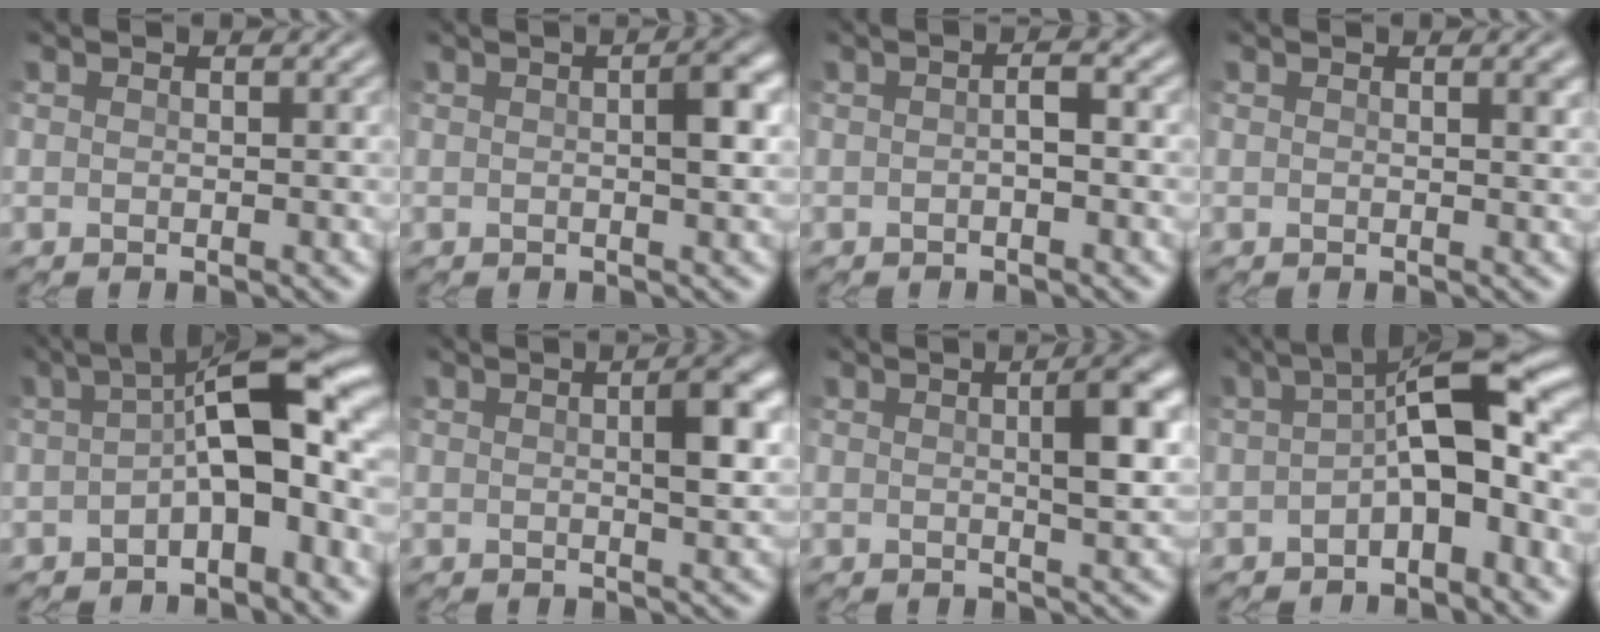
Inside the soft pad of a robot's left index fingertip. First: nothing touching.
{"total": 3.0, "force": [0.2, 1.0, 2.8], "torque": [-0.047, 0.008, 0.003]}
{"total": 1.4, "force": [-0.3, 0.3, 1.3], "torque": [-0.030, 0.003, -0.004]}
{"total": 1.1, "force": [0.5, 0.4, 0.8], "torque": [-0.019, 0.001, 0.007]}
{"total": 10.4, "force": [-0.5, 4.3, 9.5], "torque": [-0.137, 0.024, -0.019]}
{"total": 3.7, "force": [0.5, 1.1, 3.5], "torque": [-0.055, 0.008, 0.009]}
{"total": 4.1, "force": [0.6, 1.1, 3.9], "torque": [-0.062, 0.010, 0.012]}
{"total": 9.4, "force": [-1.0, 4.0, 8.4], "torque": [-0.121, 0.023, -0.026]}